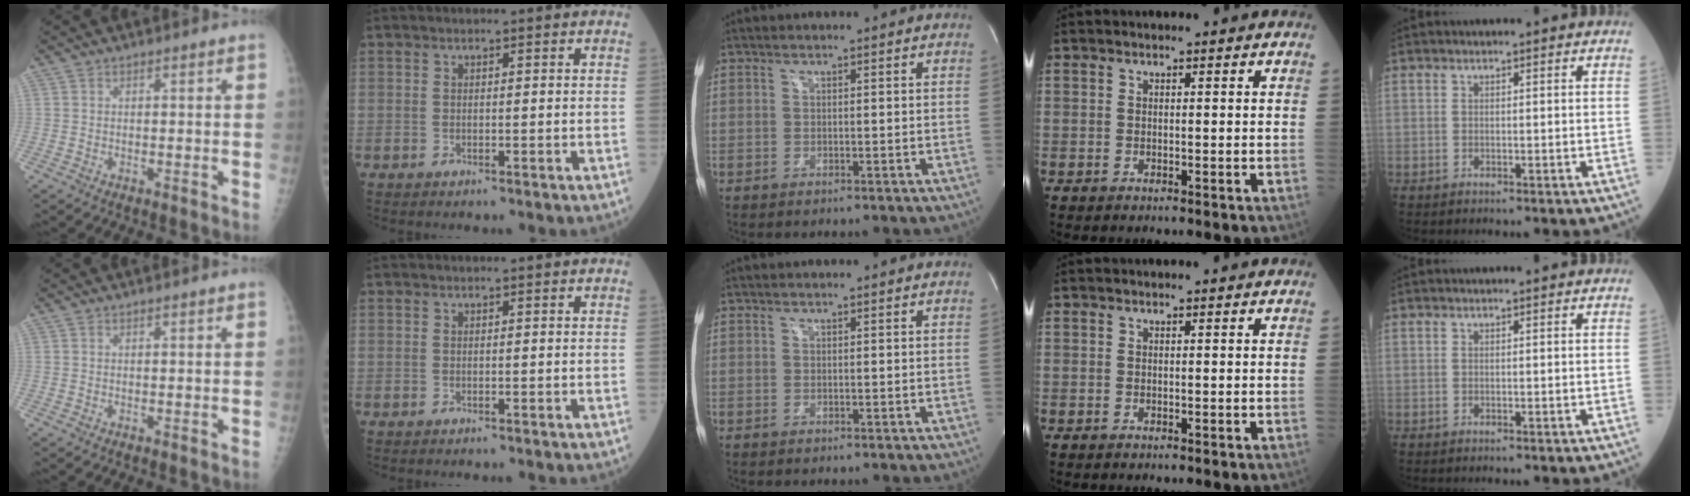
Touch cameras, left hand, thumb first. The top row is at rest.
{}